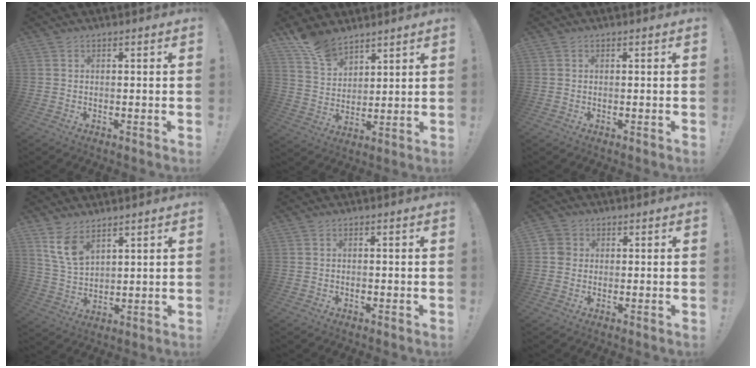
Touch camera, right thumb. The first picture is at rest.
{"total": 10.2, "force": [8.4, 5.0, 3.1], "torque": [-0.062, -0.055, 0.165]}
{"total": 0.0}
{"total": 8.7, "force": [5.7, 4.7, 4.6], "torque": [-0.085, -0.028, 0.112]}
{"total": 0.6, "force": [-0.3, 0.4, 0.4], "torque": [-0.008, -0.002, -0.005]}
{"total": 3.6, "force": [0.2, 3.4, 1.1], "torque": [-0.018, 0.012, 0.007]}